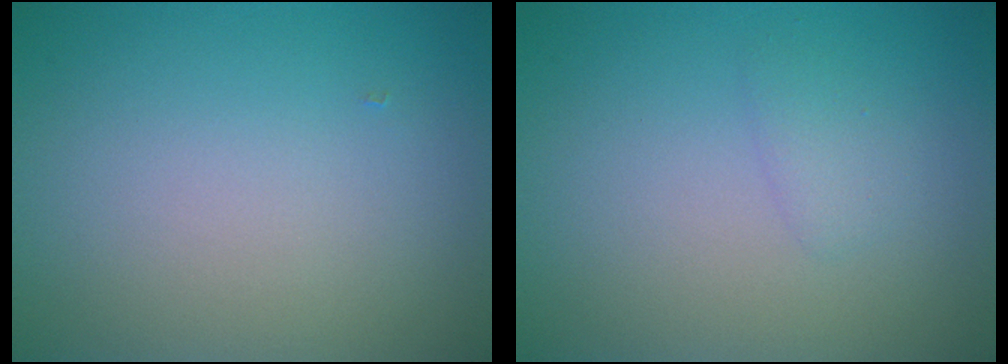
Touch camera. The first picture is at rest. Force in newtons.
{"total": 1.0, "press": 1.0, "slide": 0.1}